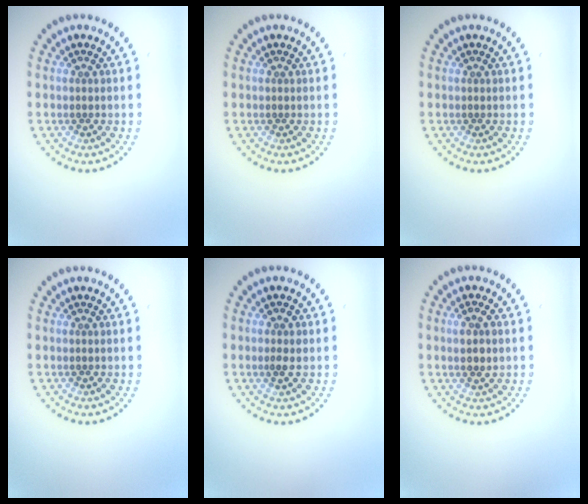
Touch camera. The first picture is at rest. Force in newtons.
{"total": 0.0}
{"total": 0.0}
{"total": 0.0}
{"total": 1.1, "press": 1.1, "slide": 0.3}
{"total": 1.4, "press": 1.4, "slide": 0.4}